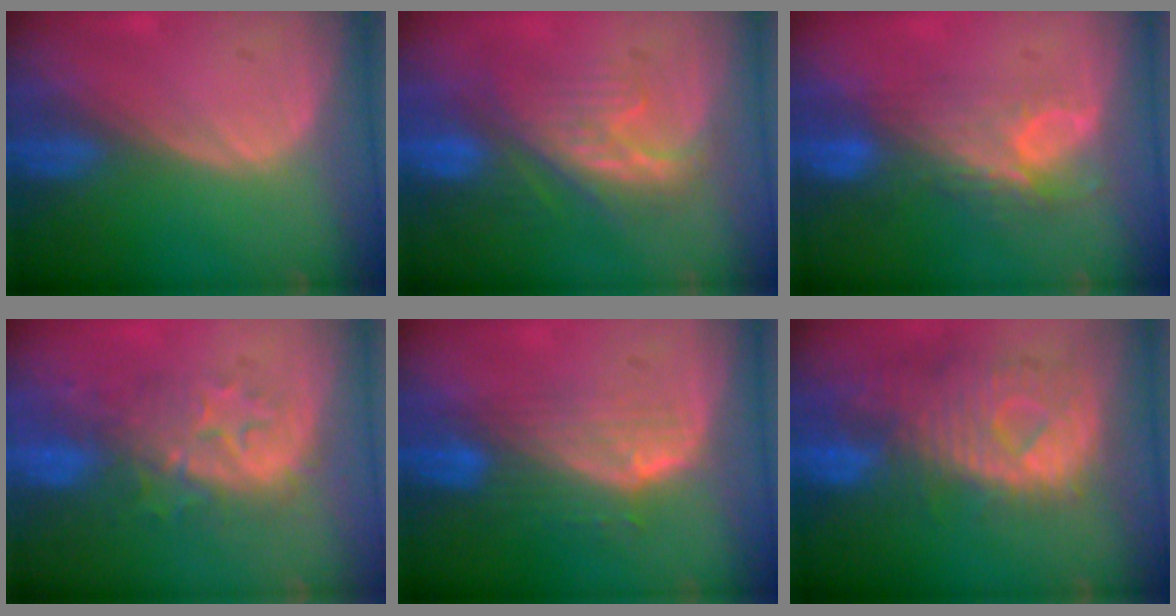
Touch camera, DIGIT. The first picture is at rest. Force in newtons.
{"total": 8.1, "press": 7.9, "slide": 1.6}
{"total": 7.8, "press": 6.9, "slide": 3.8}
{"total": 8.4, "press": 8.3, "slide": 1.3}
{"total": 7.3, "press": 6.5, "slide": 3.3}
{"total": 10.8, "press": 9.6, "slide": 5.0}